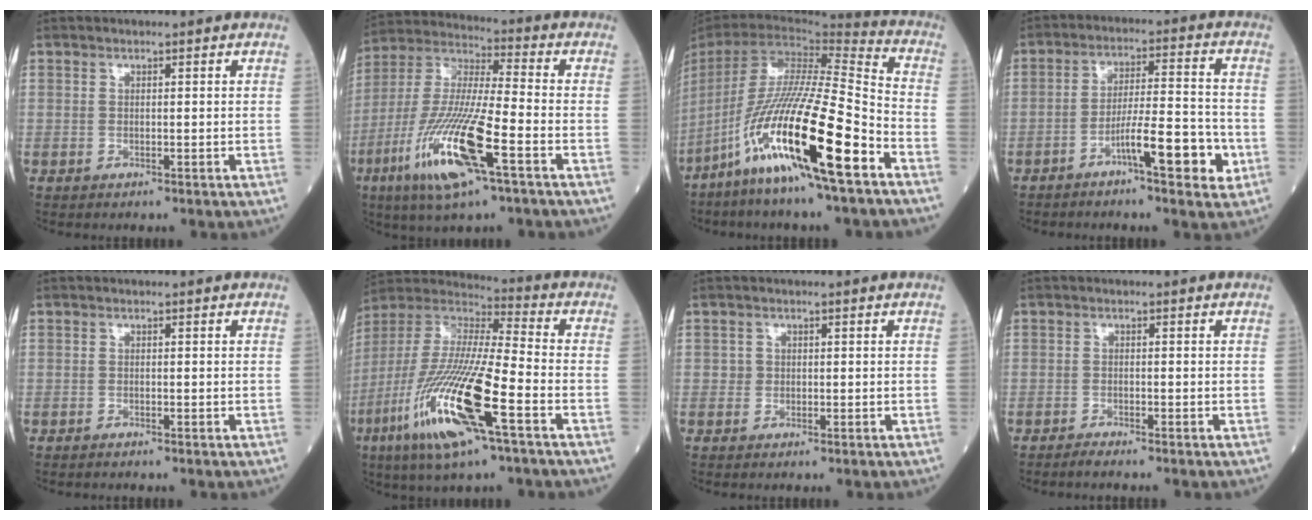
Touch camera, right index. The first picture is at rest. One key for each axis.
{"total": 17.3, "fx": -7.3, "fy": 1.9, "fz": 15.6, "tx": -0.336, "ty": -0.026, "tz": -0.135}
{"total": 22.4, "fx": -11.5, "fy": 1.0, "fz": 19.1, "tx": -0.378, "ty": -0.052, "tz": -0.220}
{"total": 9.4, "fx": -4.2, "fy": 1.4, "fz": 8.3, "tx": -0.137, "ty": 0.013, "tz": -0.064}
{"total": 0.0}
{"total": 20.7, "fx": -8.8, "fy": 2.3, "fz": 18.6, "tx": -0.427, "ty": -0.045, "tz": -0.169}
{"total": 0.8, "fx": 0.0, "fy": 0.8, "fz": 0.0, "tx": 0.004, "ty": 0.007, "tz": 0.000}
{"total": 1.4, "fx": -1.3, "fy": -0.2, "fz": 0.6, "tx": -0.016, "ty": 0.000, "tz": -0.021}